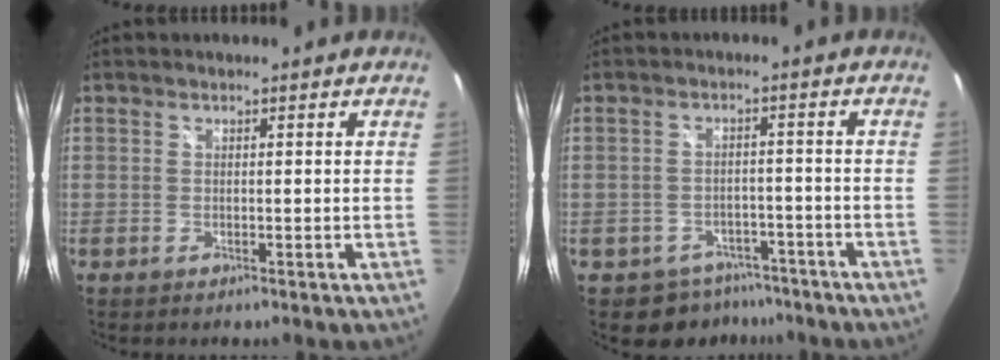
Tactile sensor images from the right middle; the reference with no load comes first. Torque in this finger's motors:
{"motor_torque": [0.52, -0.28, 0.00, 0.00]}